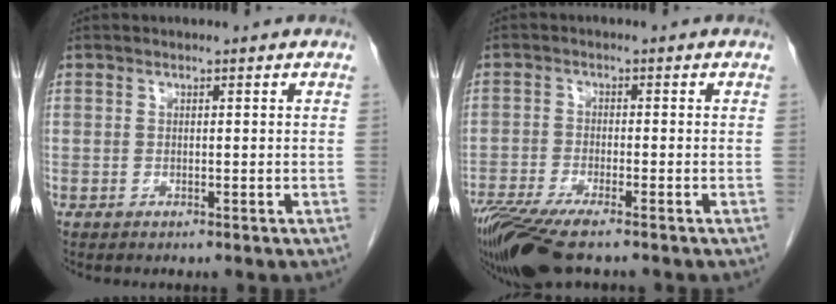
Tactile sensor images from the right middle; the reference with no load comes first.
{"total": 10.7, "force": [-8.1, 1.7, 6.8], "torque": [-0.126, -0.021, -0.141]}